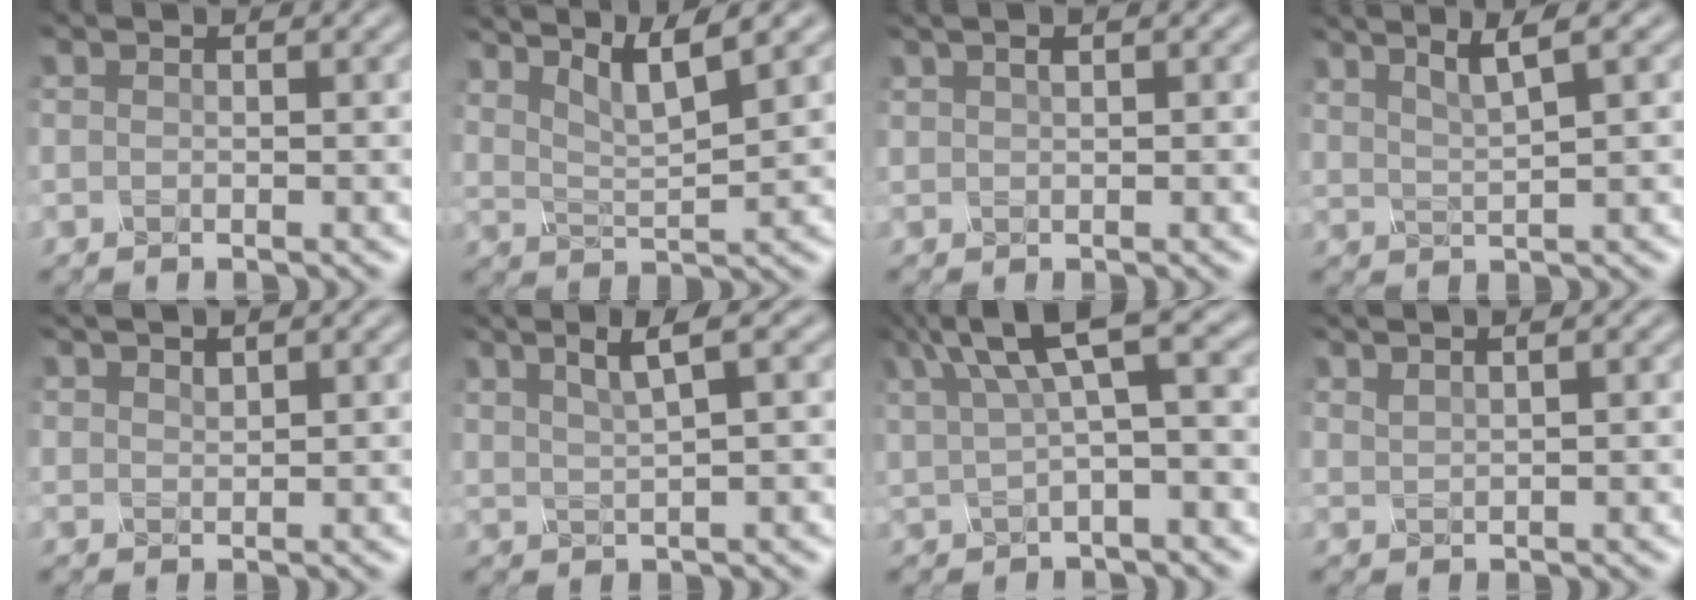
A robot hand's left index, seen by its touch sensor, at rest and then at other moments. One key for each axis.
{"total": 4.9, "fx": 3.3, "fy": 1.0, "fz": 3.5, "tx": -0.065, "ty": 0.006, "tz": 0.058}
{"total": 1.1, "fx": 0.4, "fy": 0.4, "fz": 0.9, "tx": -0.017, "ty": 0.002, "tz": 0.011}
{"total": 3.0, "fx": 1.9, "fy": 0.4, "fz": 2.2, "tx": -0.036, "ty": 0.008, "tz": 0.038}
{"total": 1.1, "fx": 0.9, "fy": 0.3, "fz": 0.5, "tx": -0.009, "ty": 0.004, "tz": 0.021}
{"total": 3.1, "fx": 1.4, "fy": 0.5, "fz": 2.6, "tx": -0.045, "ty": 0.009, "tz": 0.031}
{"total": 6.6, "fx": 2.7, "fy": 1.9, "fz": 5.7, "tx": -0.099, "ty": 0.024, "tz": 0.051}
{"total": 1.3, "fx": 1.0, "fy": 0.4, "fz": 0.8, "tx": -0.006, "ty": 0.005, "tz": 0.017}